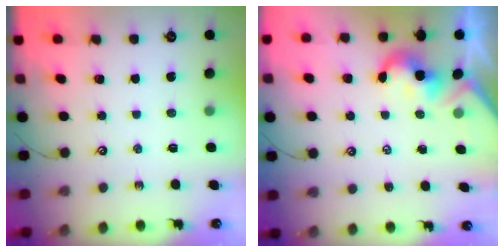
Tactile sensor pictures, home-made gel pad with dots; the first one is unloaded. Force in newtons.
{"total": 2.1, "press": 2.0, "slide": 0.5}